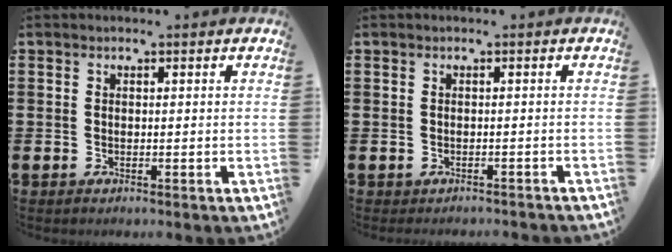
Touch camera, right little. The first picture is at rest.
{"total": 1.0, "force": [-1.0, -0.1, 0.0], "torque": [-0.001, 0.001, -0.021]}